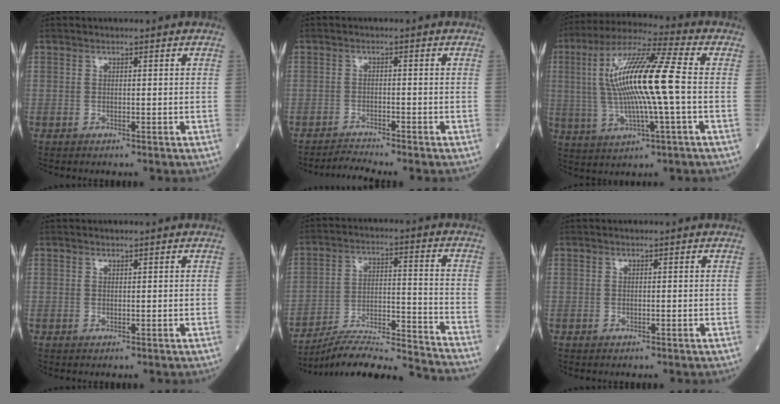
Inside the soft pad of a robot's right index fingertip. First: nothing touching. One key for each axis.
{"total": 2.6, "fx": -2.3, "fy": -1.2, "fz": -0.2, "tx": -0.004, "ty": -0.015, "tz": -0.041}
{"total": 16.5, "fx": -1.2, "fy": -2.9, "fz": 16.2, "tx": -0.300, "ty": 0.004, "tz": -0.032}
{"total": 0.0}
{"total": 18.2, "fx": -17.4, "fy": -1.2, "fz": 5.2, "tx": -0.090, "ty": 0.003, "tz": -0.269}
{"total": 0.0}